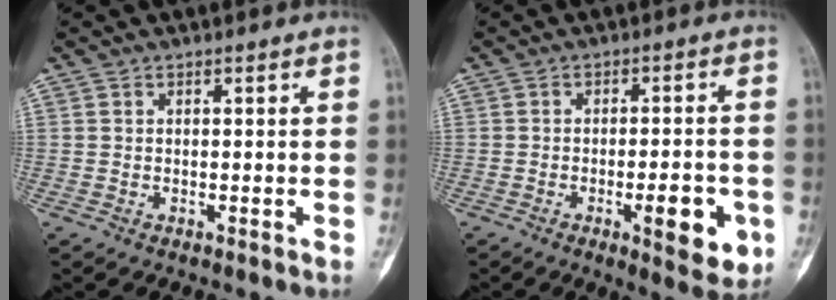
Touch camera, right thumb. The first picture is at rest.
{"total": 9.6, "force": [-3.3, 3.2, 8.5], "torque": [-0.097, 0.007, -0.040]}